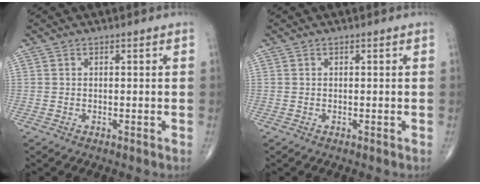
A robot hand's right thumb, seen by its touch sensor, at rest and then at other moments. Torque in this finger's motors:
{"motor_torque": [-0.07, -0.07, 0.10, -0.05, 0.00]}